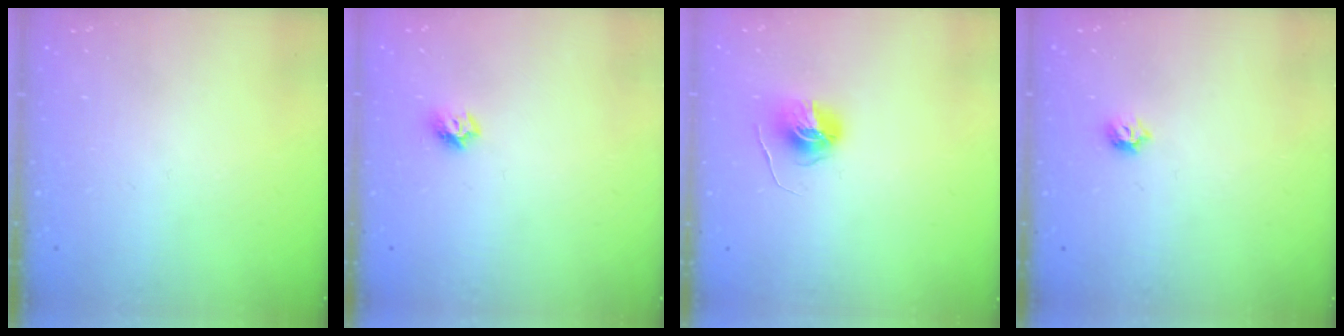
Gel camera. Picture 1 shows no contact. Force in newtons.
{"total": 7.0, "press": 7.0, "slide": 0.7}
{"total": 6.7, "press": 6.7, "slide": 0.4}
{"total": 6.1, "press": 6.0, "slide": 1.1}